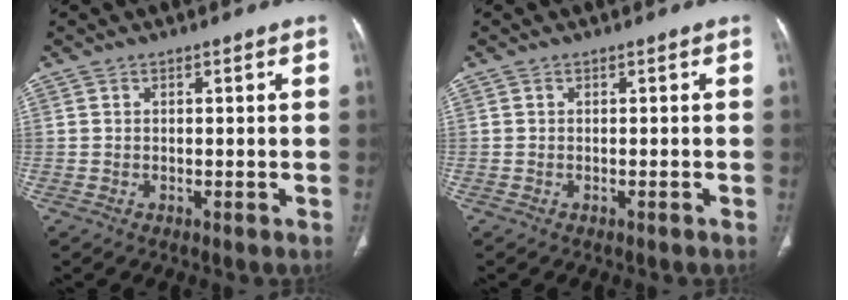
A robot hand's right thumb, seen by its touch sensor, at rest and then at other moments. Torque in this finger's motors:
{"motor_torque": [1.84, -1.90, -0.35, -0.45, 0.00]}